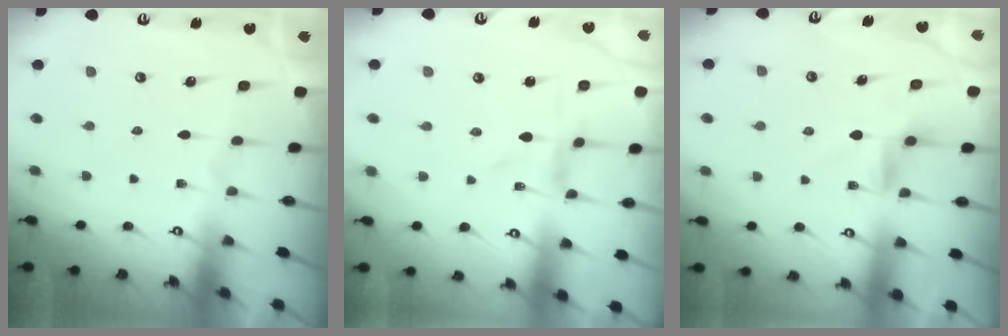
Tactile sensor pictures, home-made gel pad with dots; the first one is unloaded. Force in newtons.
{"total": 0.0}
{"total": 3.4, "press": 3.3, "slide": 0.5}